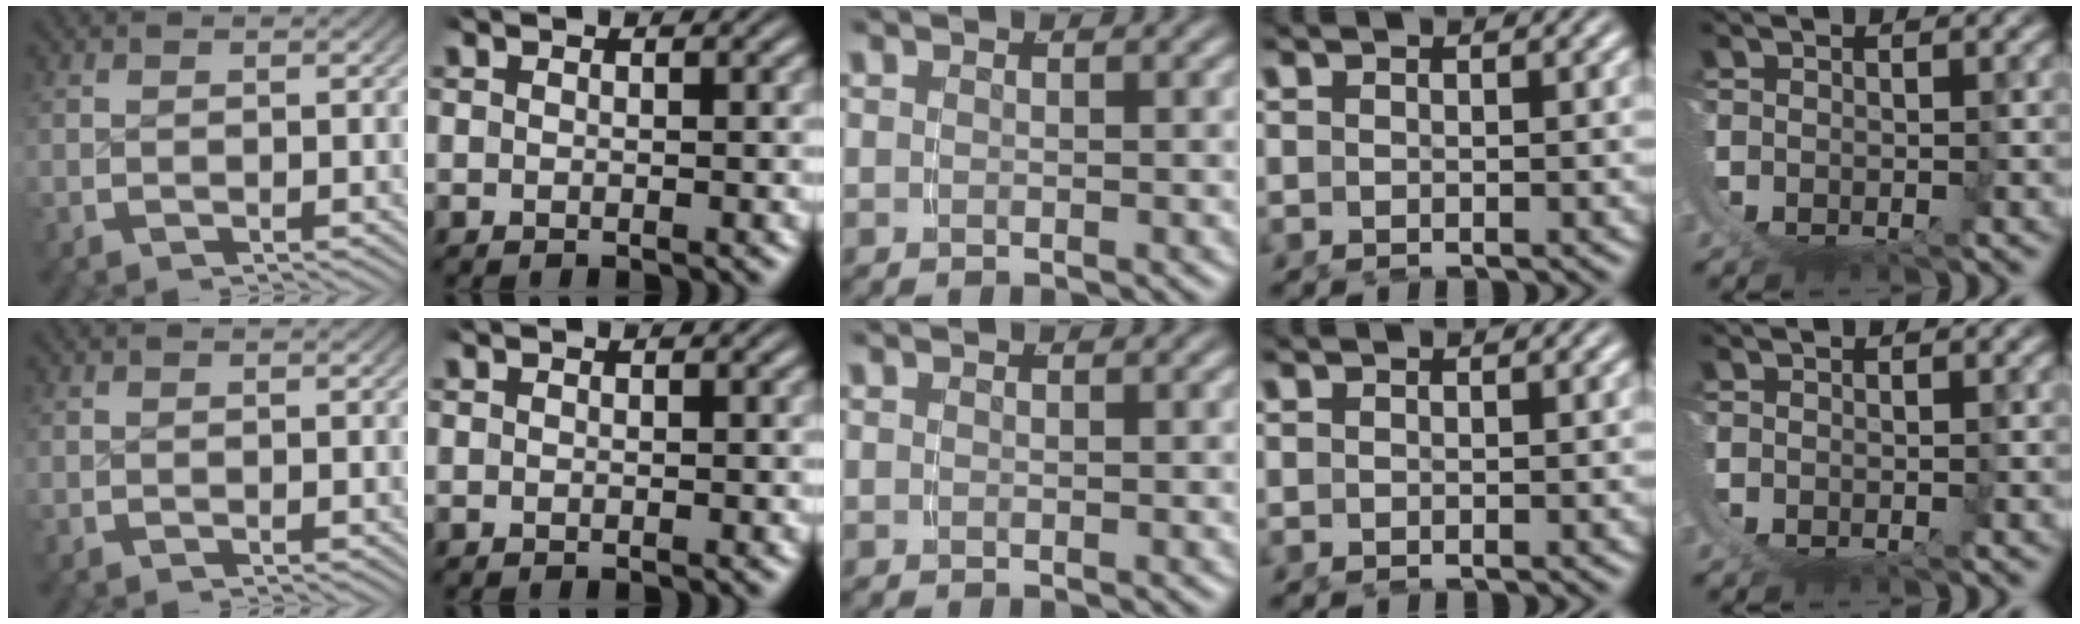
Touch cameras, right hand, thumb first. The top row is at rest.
{}